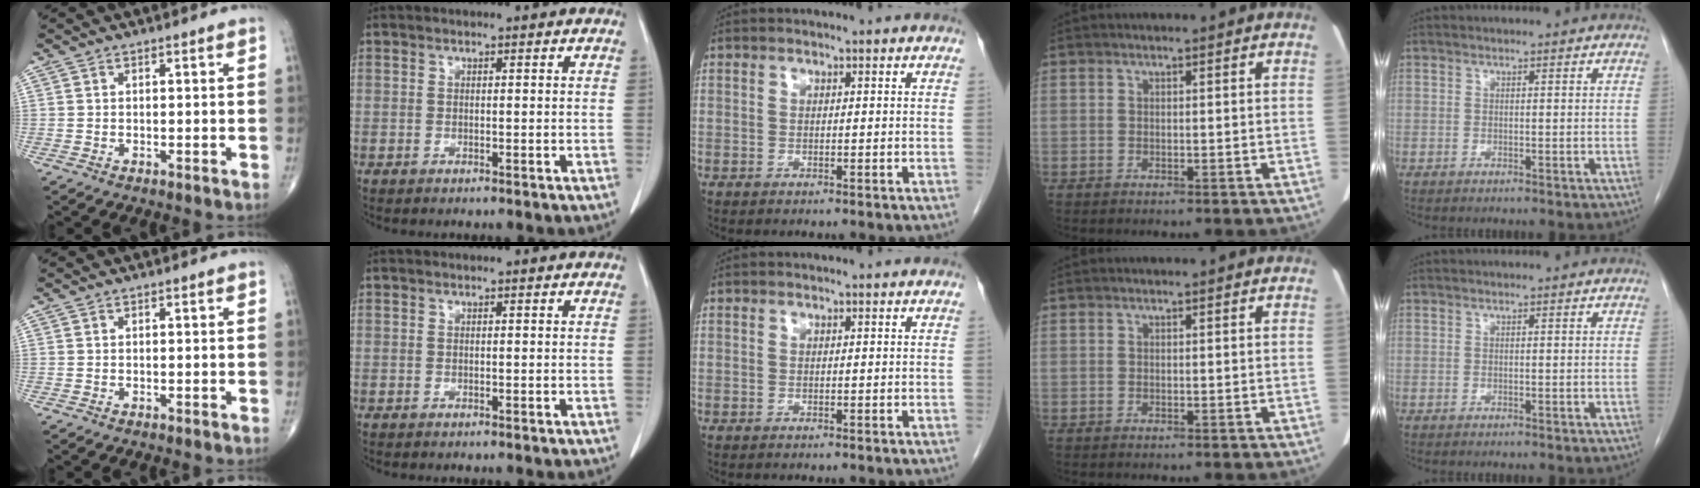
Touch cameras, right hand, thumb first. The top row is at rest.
{}